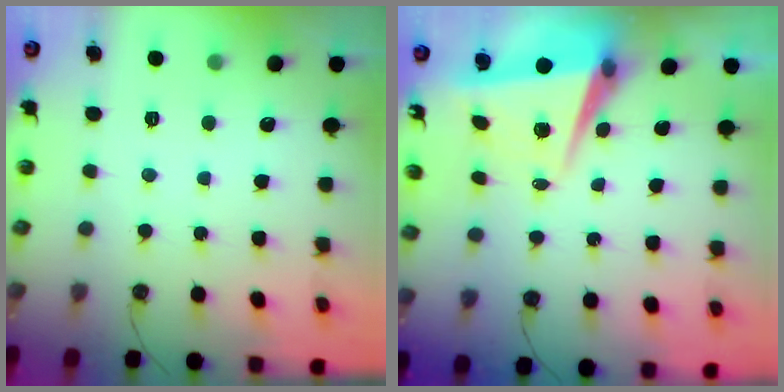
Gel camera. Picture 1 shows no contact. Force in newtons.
{"total": 6.6, "press": 6.5, "slide": 1.2}